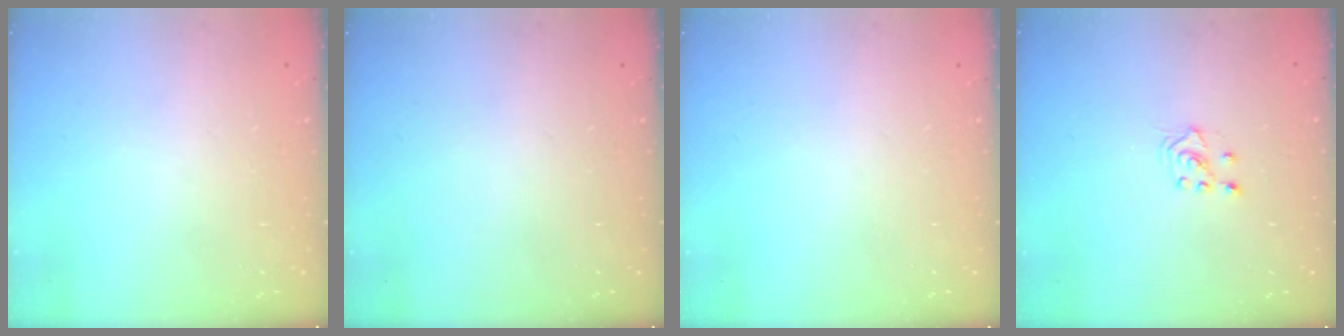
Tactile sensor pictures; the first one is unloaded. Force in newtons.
{"total": 0.0}
{"total": 0.0}
{"total": 3.1, "press": 3.0, "slide": 0.8}